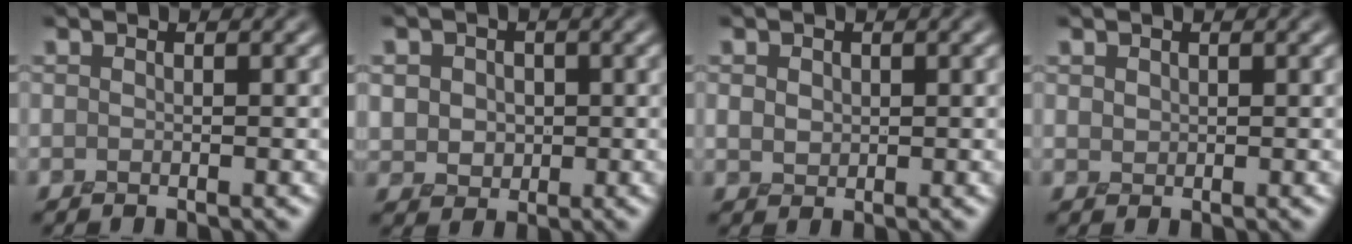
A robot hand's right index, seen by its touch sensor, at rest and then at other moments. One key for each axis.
{"total": 4.2, "fx": 0.4, "fy": 3.8, "fz": 1.8, "tx": -0.030, "ty": 0.010, "tz": -0.004}
{"total": 1.5, "fx": 0.4, "fy": 1.3, "fz": 0.7, "tx": -0.017, "ty": -0.003, "tz": 0.009}
{"total": 0.8, "fx": 0.4, "fy": 0.6, "fz": 0.2, "tx": -0.006, "ty": -0.002, "tz": 0.012}